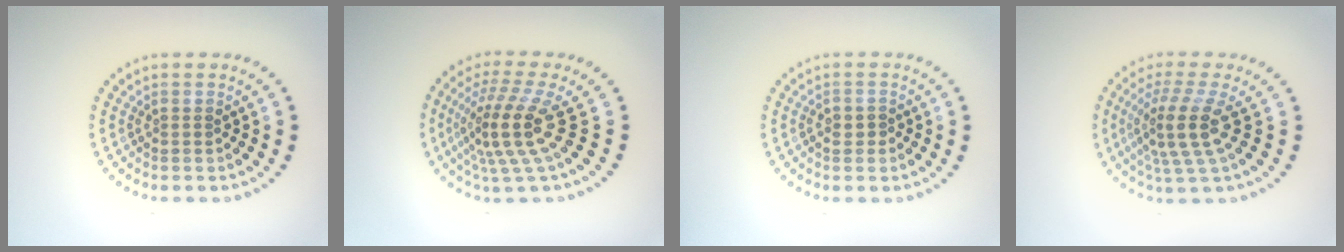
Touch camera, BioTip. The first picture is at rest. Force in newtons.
{"total": 5.0, "press": 3.5, "slide": 3.6}
{"total": 0.9, "press": 0.8, "slide": 0.2}
{"total": 4.4, "press": 3.2, "slide": 3.0}